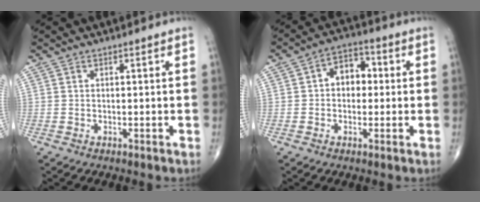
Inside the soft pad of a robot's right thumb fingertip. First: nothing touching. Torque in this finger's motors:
{"motor_torque": [-0.34, 0.15, 0.50, 0.10, 0.03]}